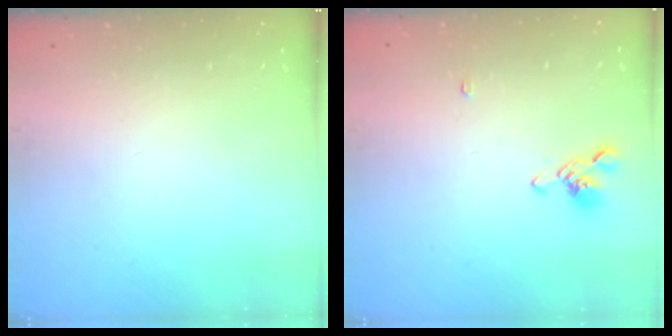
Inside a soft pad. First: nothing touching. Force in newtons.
{"total": 2.0, "press": 1.8, "slide": 0.8}